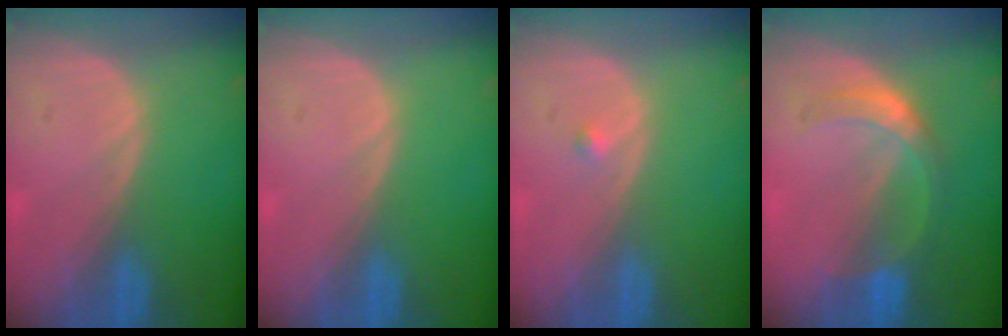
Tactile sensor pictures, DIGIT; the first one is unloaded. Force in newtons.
{"total": 0.0}
{"total": 0.7, "press": 0.7, "slide": 0.1}
{"total": 5.6, "press": 5.1, "slide": 2.4}